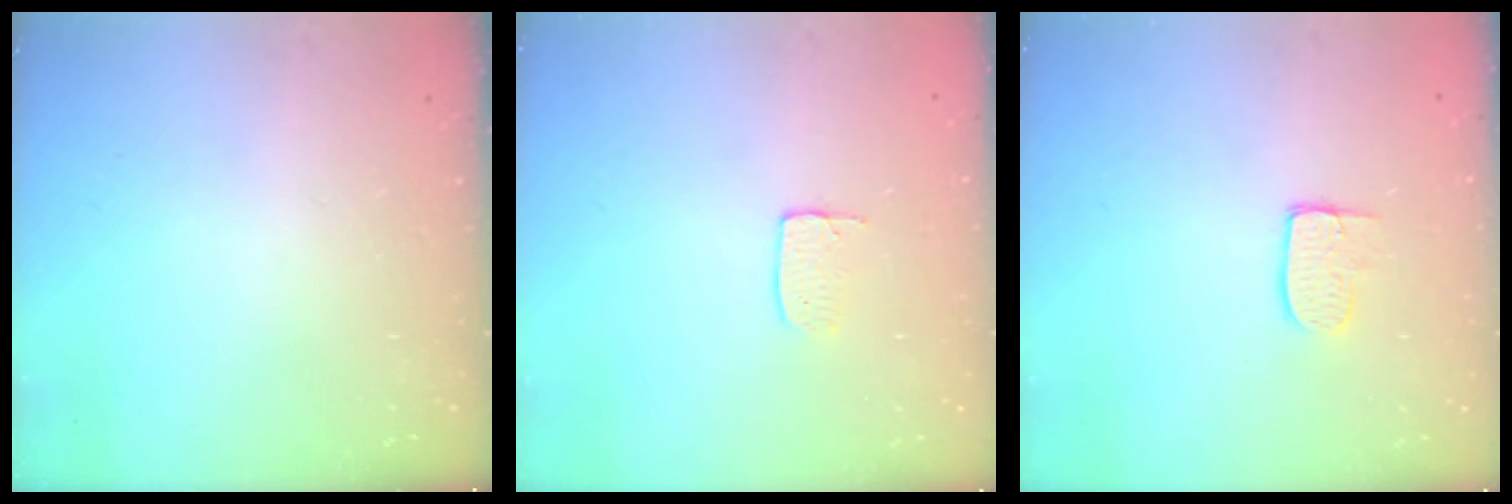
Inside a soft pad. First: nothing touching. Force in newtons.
{"total": 3.6, "press": 3.6, "slide": 0.2}
{"total": 6.7, "press": 6.7, "slide": 0.4}